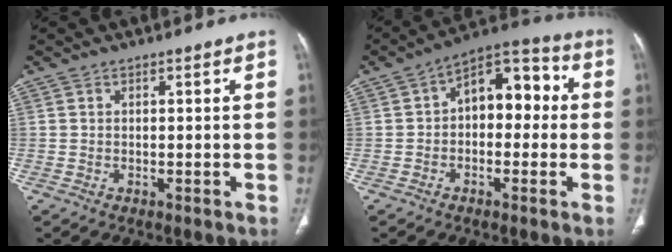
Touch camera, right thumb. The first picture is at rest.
{"total": 11.7, "force": [0.8, 7.2, 9.2], "torque": [-0.088, 0.042, -0.004]}